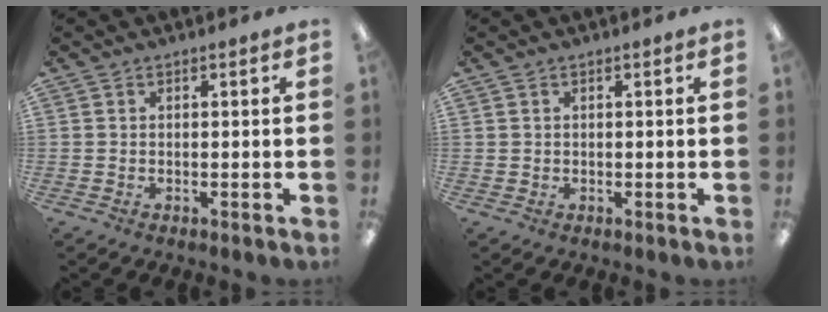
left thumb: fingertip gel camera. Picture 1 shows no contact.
{"total": 0.8, "force": [0.3, 0.7, 0.0], "torque": [-0.001, 0.004, 0.005]}